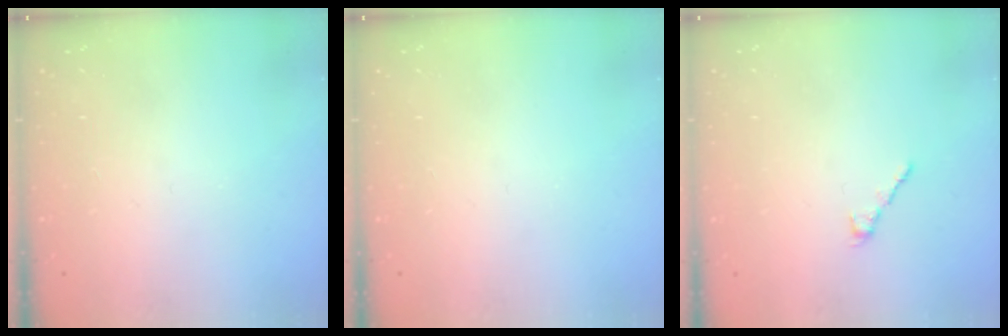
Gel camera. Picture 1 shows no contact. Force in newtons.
{"total": 0.0}
{"total": 1.7, "press": 1.5, "slide": 0.6}